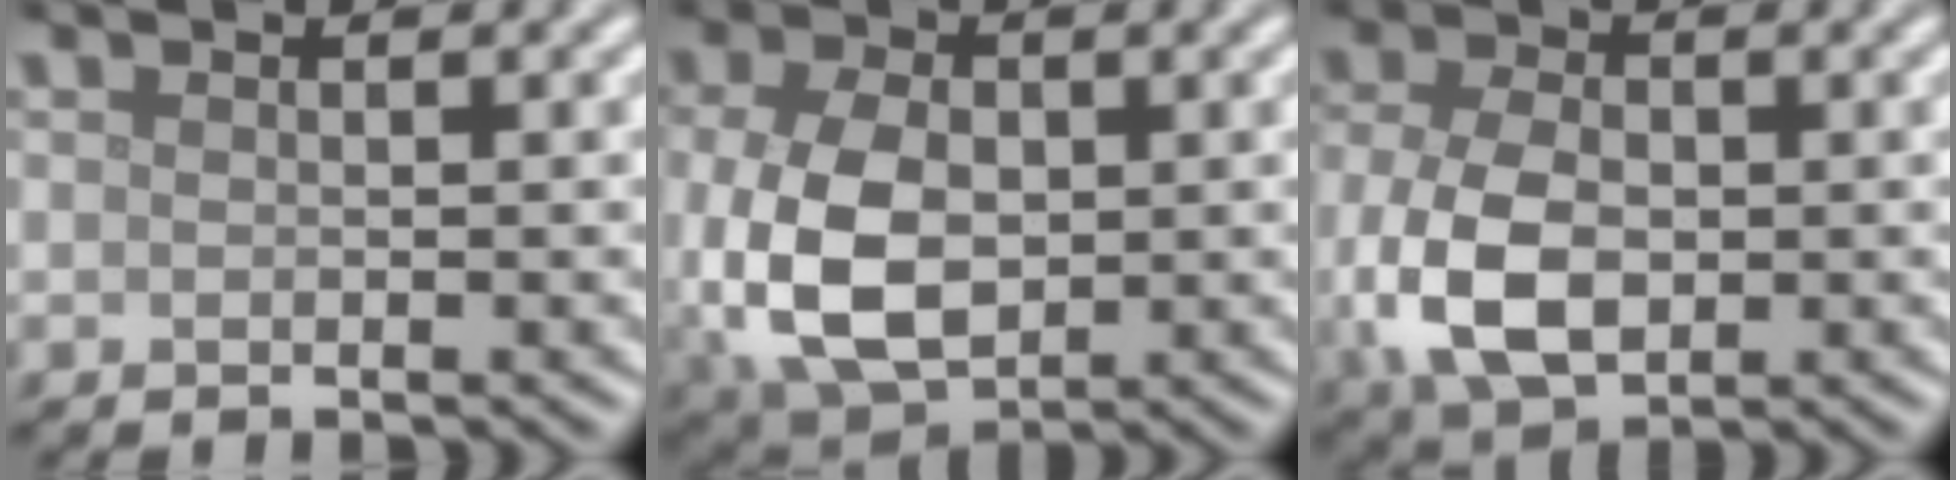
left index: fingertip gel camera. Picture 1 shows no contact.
{"total": 8.4, "force": [-0.7, 5.5, 6.3], "torque": [-0.153, -0.013, -0.004]}
{"total": 6.9, "force": [-1.0, 4.5, 5.1], "torque": [-0.122, -0.012, -0.016]}